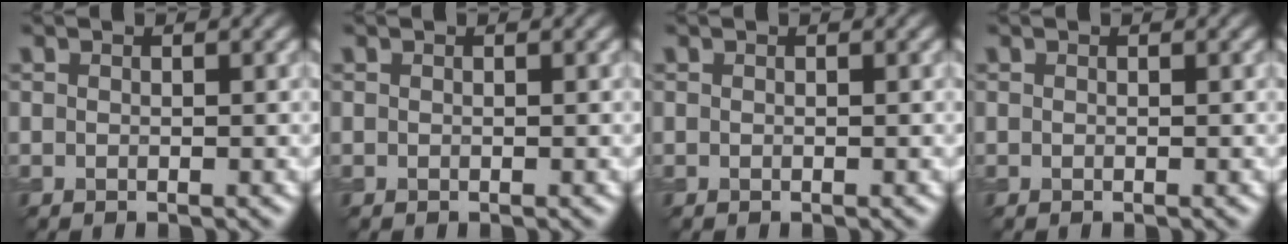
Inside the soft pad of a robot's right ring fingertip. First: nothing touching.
{"total": 0.0}
{"total": 0.0}
{"total": 0.0}